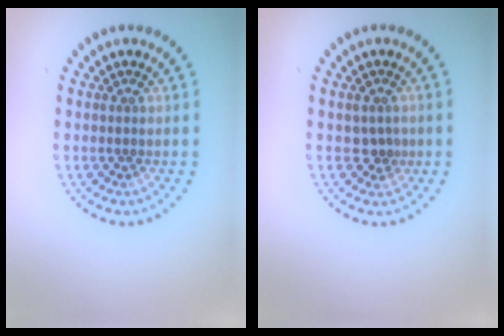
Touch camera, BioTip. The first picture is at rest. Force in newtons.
{"total": 1.3, "press": 1.2, "slide": 0.6}